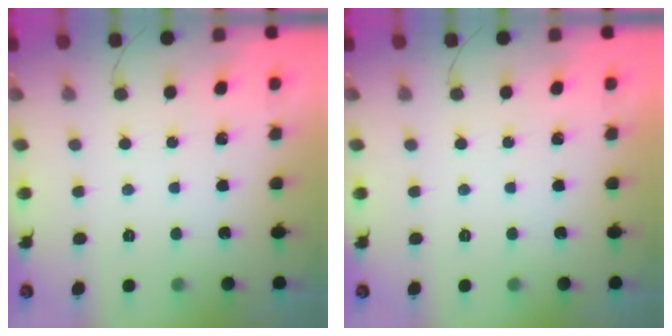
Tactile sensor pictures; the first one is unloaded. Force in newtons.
{"total": 0.0}